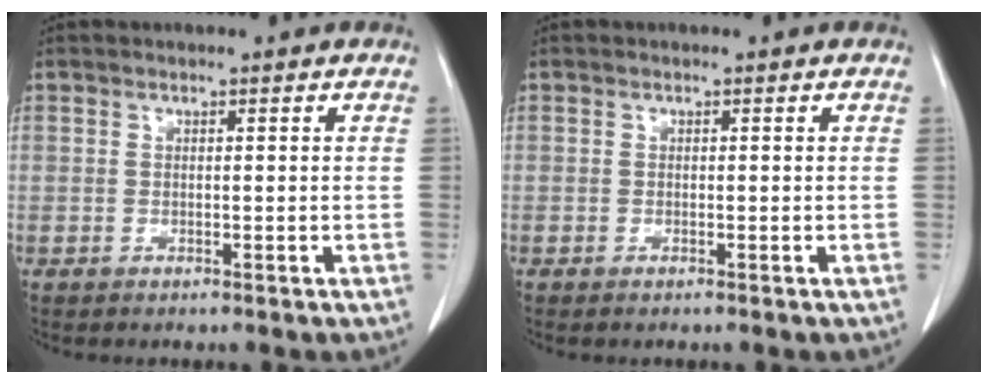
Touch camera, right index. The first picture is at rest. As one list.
[{"total": 0.0}]